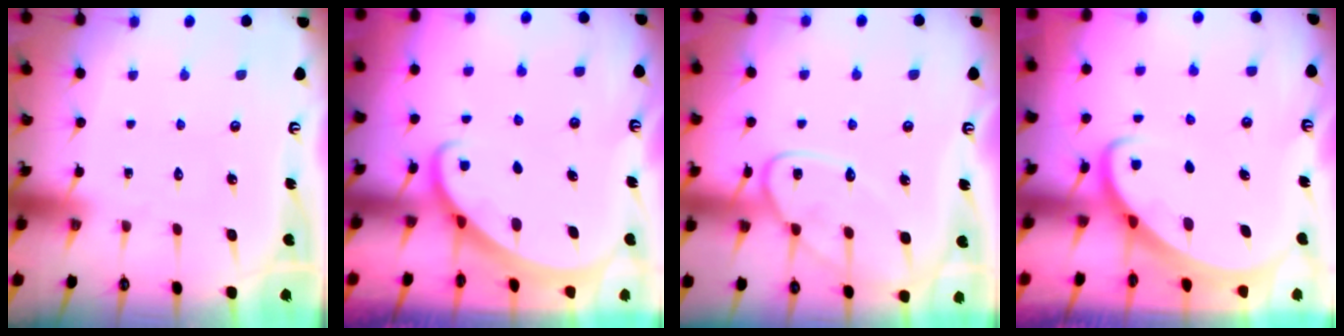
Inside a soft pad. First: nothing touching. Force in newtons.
{"total": 1.6, "press": 1.6, "slide": 0.1}
{"total": 13.2, "press": 13.2, "slide": 1.2}
{"total": 2.5, "press": 2.5, "slide": 0.3}